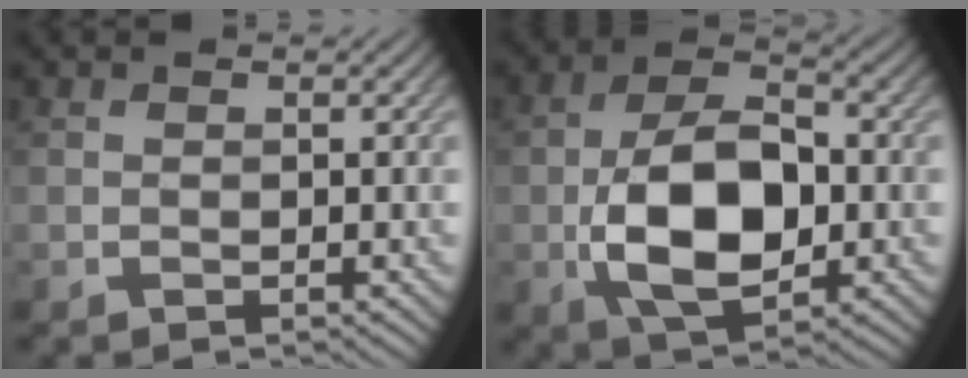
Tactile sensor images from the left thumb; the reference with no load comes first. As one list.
[{"total": 11.2, "force": [-2.0, 6.4, 8.9], "torque": [-0.184, -0.004, -0.036]}]